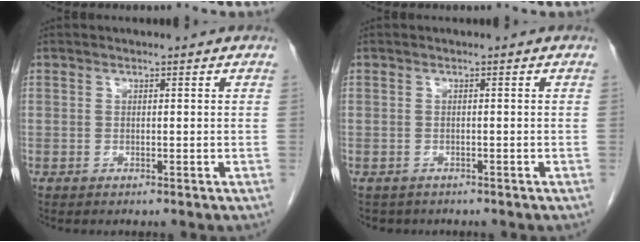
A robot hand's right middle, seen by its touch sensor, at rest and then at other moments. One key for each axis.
{"total": 2.3, "fx": -1.8, "fy": 1.3, "fz": 0.2, "tx": -0.011, "ty": 0.001, "tz": -0.025}